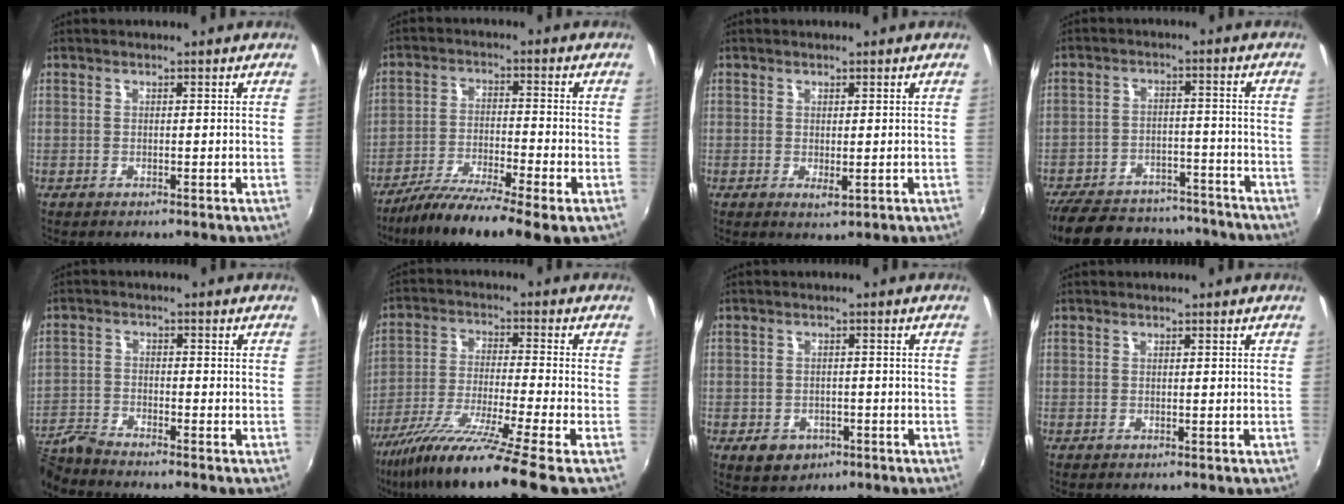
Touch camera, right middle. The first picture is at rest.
{"total": 12.6, "force": [-8.6, 1.5, 9.1], "torque": [-0.186, -0.037, -0.150]}
{"total": 1.4, "force": [0.1, 0.6, 1.3], "torque": [-0.021, -0.003, 0.004]}
{"total": 23.7, "force": [-19.8, 9.2, 9.3], "torque": [-0.208, 0.022, -0.264]}
{"total": 5.5, "force": [-5.4, 0.2, 1.0], "torque": [-0.033, -0.009, -0.115]}
{"total": 15.3, "force": [-11.3, -1.5, 10.2], "torque": [-0.204, -0.040, -0.201]}
{"total": 5.5, "force": [-2.7, 4.1, 2.5], "torque": [-0.060, -0.004, -0.032]}
{"total": 0.0}